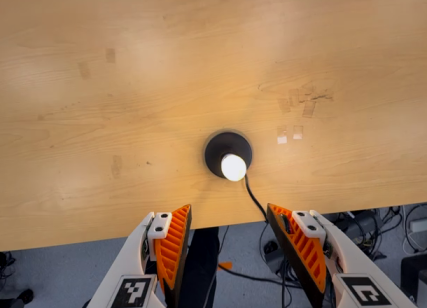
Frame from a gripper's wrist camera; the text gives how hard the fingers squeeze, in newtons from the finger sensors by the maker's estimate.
{"total": 0.0}